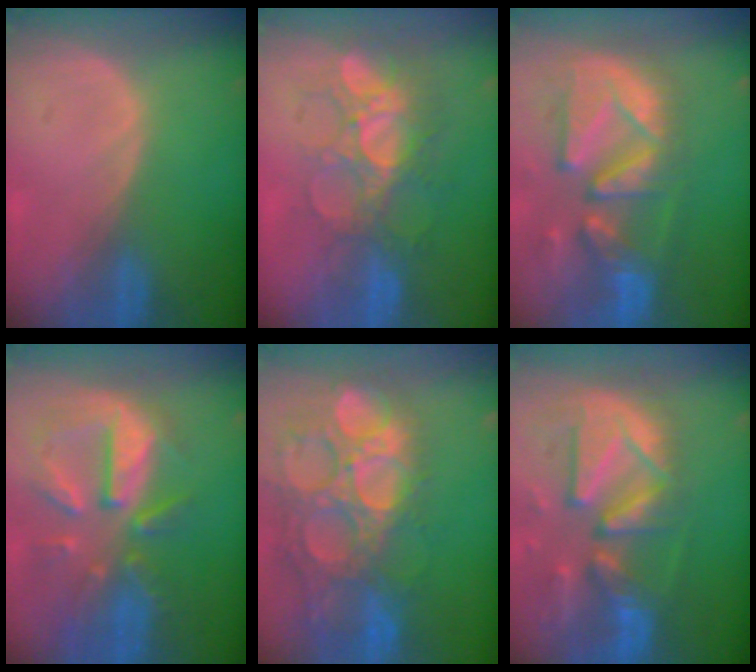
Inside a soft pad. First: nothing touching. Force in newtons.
{"total": 9.4, "press": 8.5, "slide": 4.0}
{"total": 13.1, "press": 11.4, "slide": 6.5}
{"total": 10.7, "press": 9.5, "slide": 5.0}
{"total": 15.6, "press": 12.9, "slide": 8.7}
{"total": 13.3, "press": 11.4, "slide": 6.7}